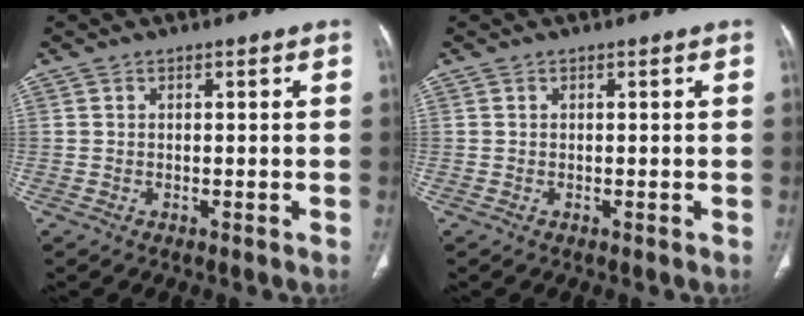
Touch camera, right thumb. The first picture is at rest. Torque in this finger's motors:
{"motor_torque": [0.02, 0.02, -0.06, -0.07, 0.03]}